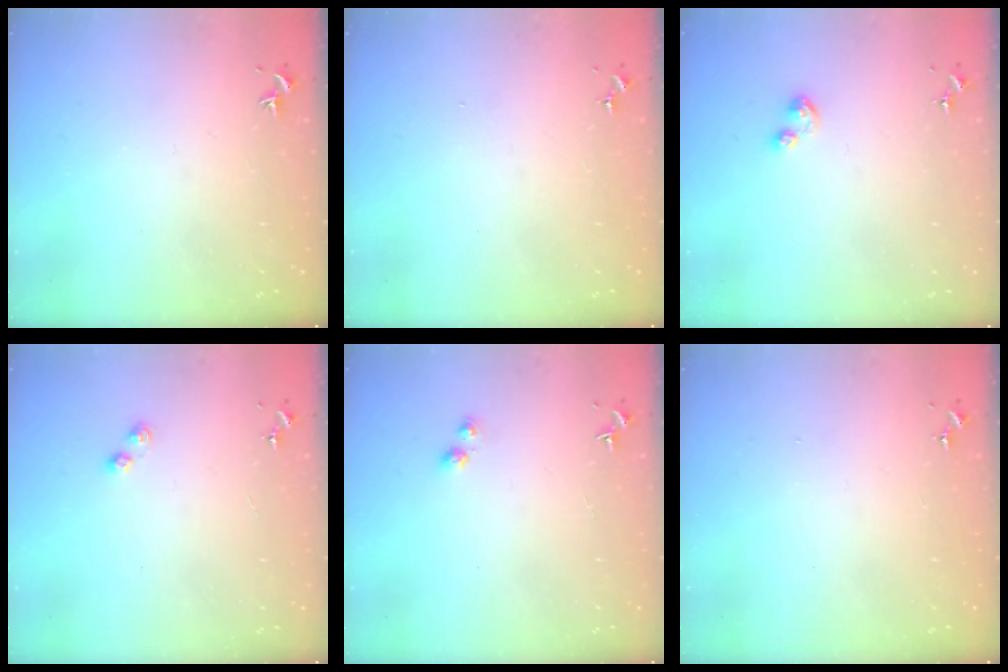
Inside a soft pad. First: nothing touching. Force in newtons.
{"total": 0.0}
{"total": 5.4, "press": 5.3, "slide": 0.8}
{"total": 2.8, "press": 2.8, "slide": 0.3}
{"total": 3.3, "press": 3.2, "slide": 0.6}
{"total": 0.0}